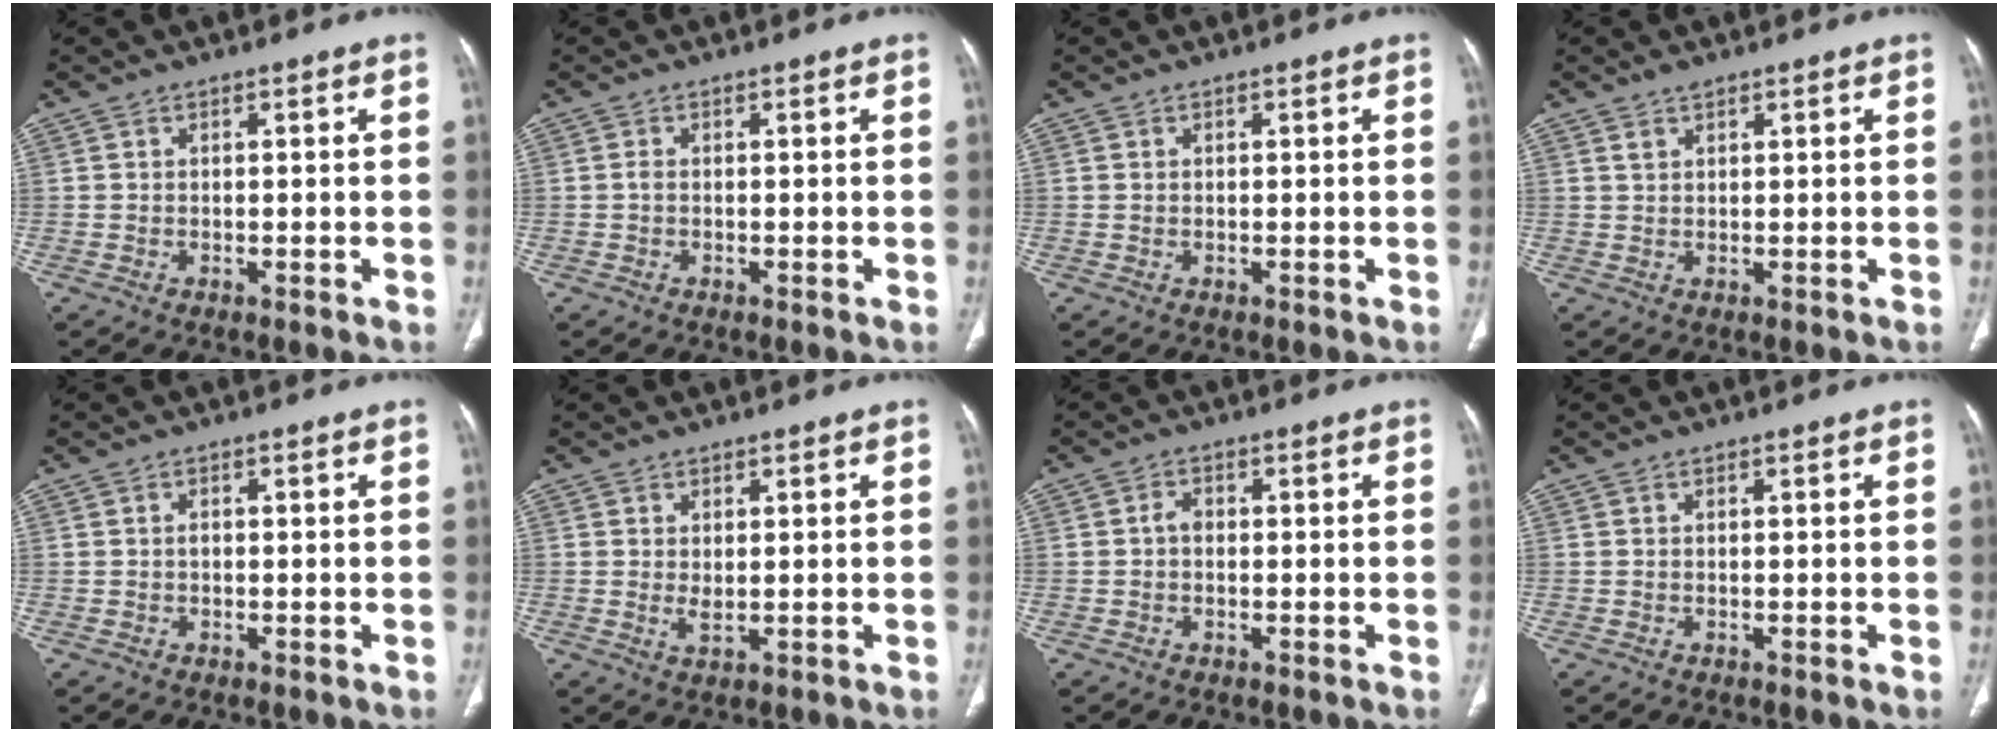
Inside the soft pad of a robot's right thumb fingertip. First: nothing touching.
{"total": 0.6, "force": [-0.1, 0.3, 0.5], "torque": [-0.012, 0.000, -0.005]}
{"total": 0.0}
{"total": 1.5, "force": [1.3, 0.6, 0.6], "torque": [-0.009, -0.006, 0.025]}
{"total": 0.6, "force": [-0.1, 0.4, 0.4], "torque": [-0.006, 0.002, -0.004]}
{"total": 1.8, "force": [0.3, 0.8, 1.5], "torque": [-0.030, -0.009, 0.010]}
{"total": 1.6, "force": [-0.2, 1.2, 1.1], "torque": [-0.014, 0.005, -0.009]}
{"total": 0.0}